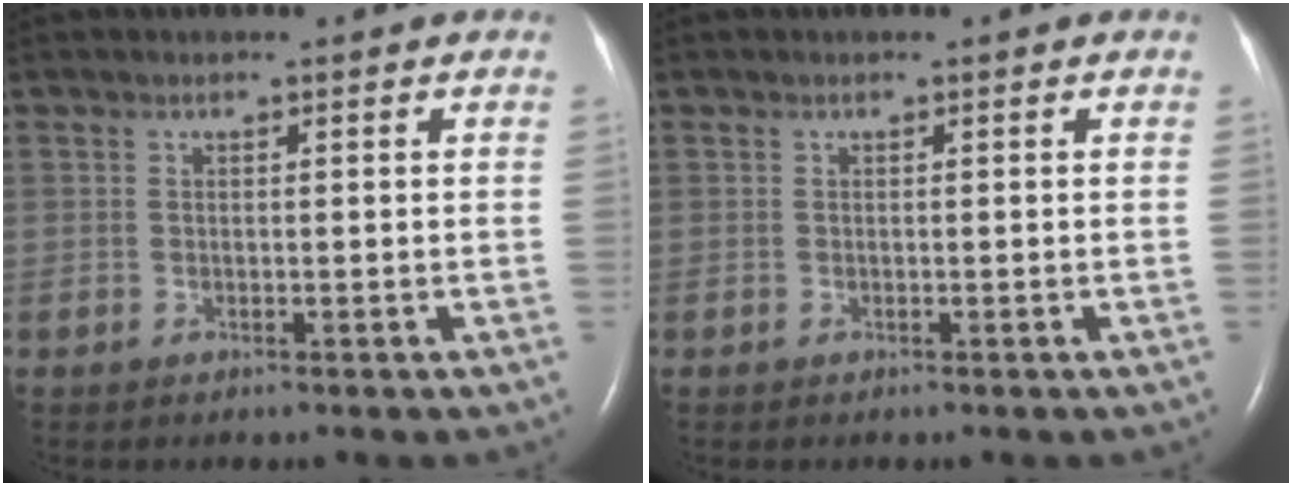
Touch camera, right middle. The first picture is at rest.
{"total": 0.0}